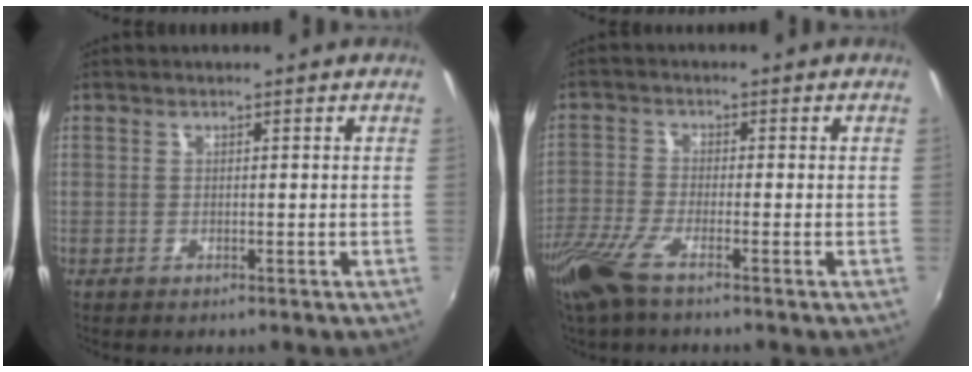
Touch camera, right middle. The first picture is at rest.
{"total": 8.1, "force": [-5.7, 1.4, 5.6], "torque": [-0.138, -0.027, -0.118]}